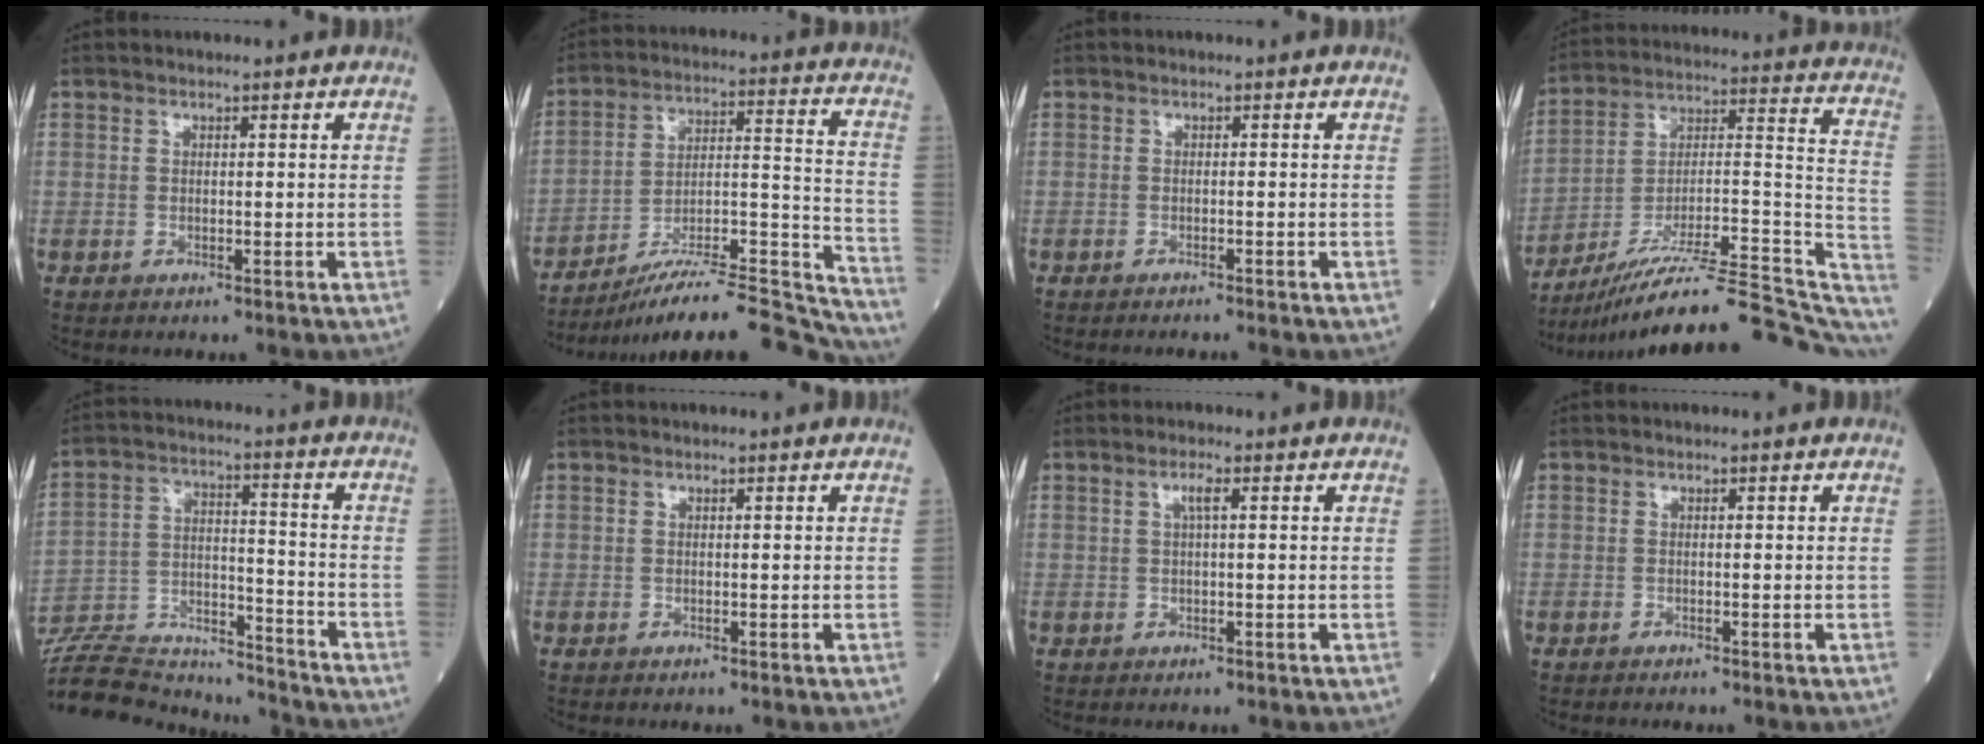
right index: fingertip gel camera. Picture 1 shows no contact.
{"total": 22.4, "force": [-20.8, 0.9, 8.4], "torque": [-0.088, 0.022, -0.314]}
{"total": 1.6, "force": [-1.4, -0.4, 0.5], "torque": [-0.006, 0.001, -0.016]}
{"total": 26.1, "force": [-21.5, 2.7, 14.5], "torque": [-0.159, 0.021, -0.322]}
{"total": 20.0, "force": [-19.2, 3.5, 4.4], "torque": [-0.114, 0.012, -0.304]}
{"total": 0.0}
{"total": 1.6, "force": [0.6, 0.1, 1.5], "torque": [-0.030, 0.004, 0.011]}
{"total": 0.0}